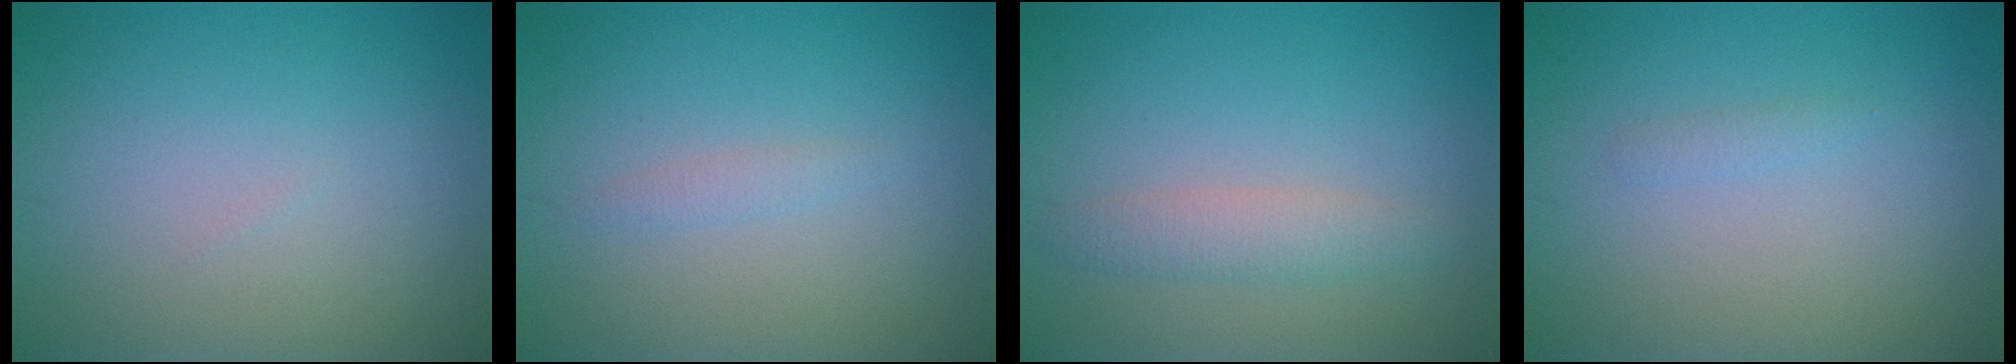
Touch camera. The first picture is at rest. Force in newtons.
{"total": 0.9, "press": 0.9, "slide": 0.0}
{"total": 2.2, "press": 2.2, "slide": 0.1}
{"total": 0.7, "press": 0.7, "slide": 0.1}